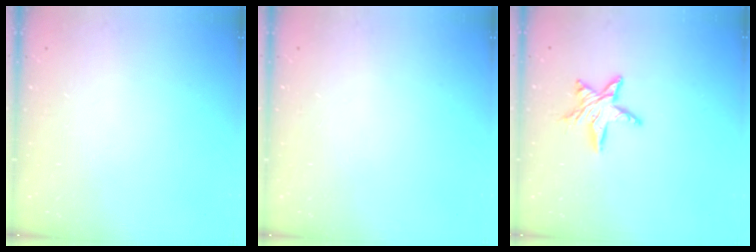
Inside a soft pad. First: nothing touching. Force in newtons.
{"total": 0.0}
{"total": 9.1, "press": 9.1, "slide": 0.5}